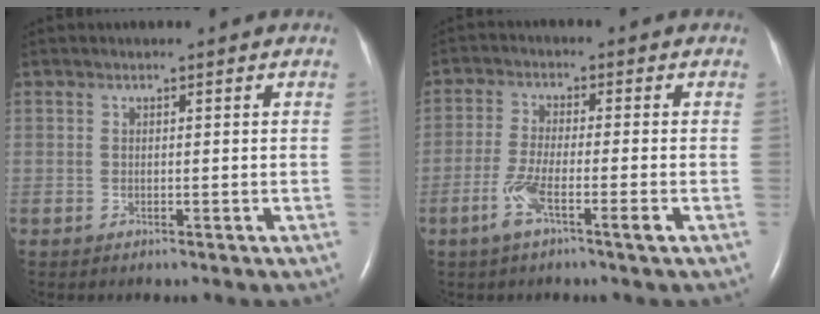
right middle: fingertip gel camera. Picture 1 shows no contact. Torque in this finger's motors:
{"motor_torque": [0.49, -0.35, 0.14, 0.07]}